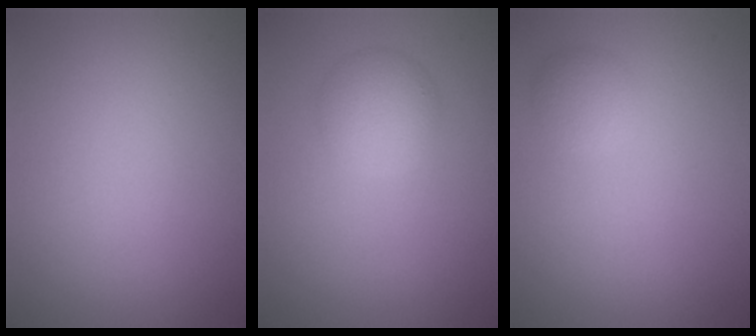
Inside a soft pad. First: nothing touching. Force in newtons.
{"total": 2.9, "press": 2.9, "slide": 0.0}
{"total": 1.6, "press": 1.6, "slide": 0.1}